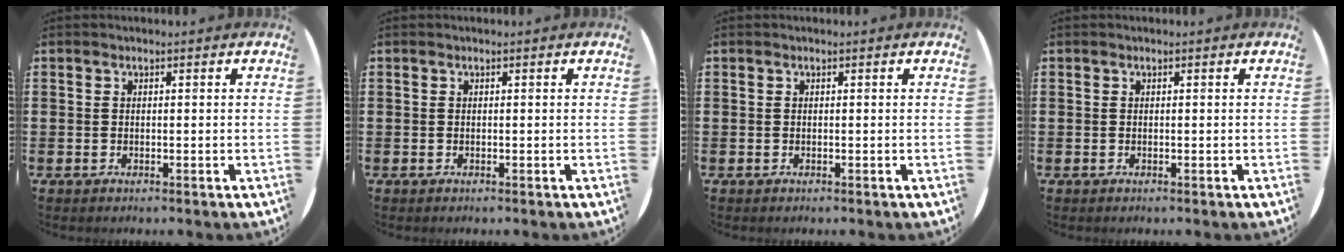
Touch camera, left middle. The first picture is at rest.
{"total": 0.0}
{"total": 0.0}
{"total": 0.0}